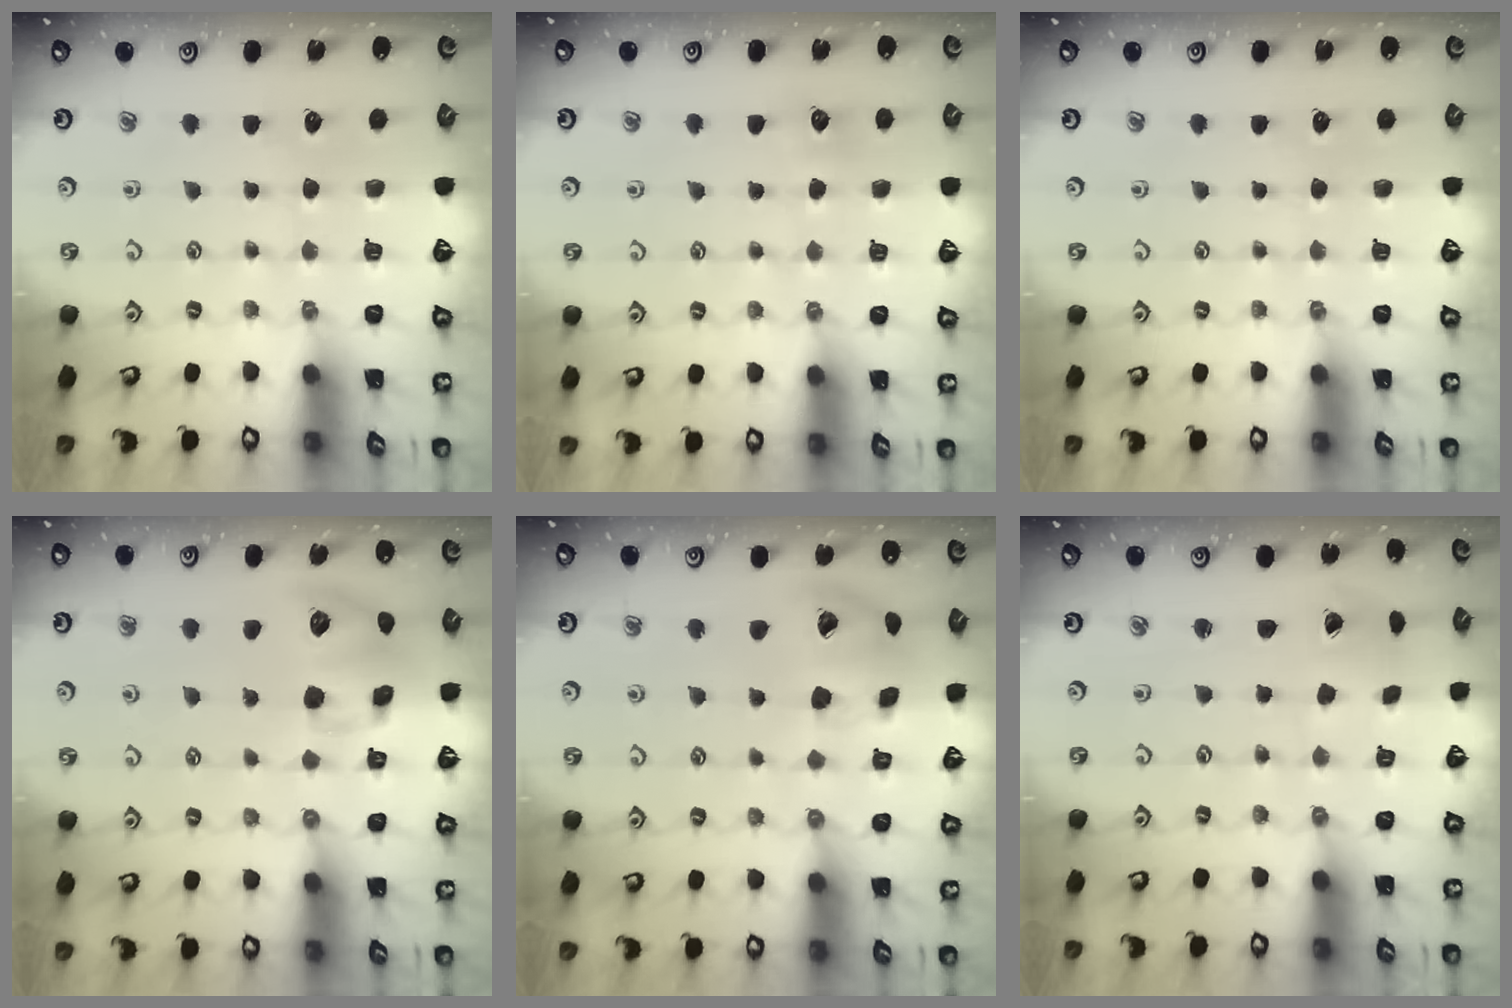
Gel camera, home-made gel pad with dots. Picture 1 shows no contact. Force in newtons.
{"total": 4.8, "press": 4.7, "slide": 0.8}
{"total": 0.0}
{"total": 12.5, "press": 12.4, "slide": 1.7}
{"total": 14.9, "press": 14.7, "slide": 2.4}
{"total": 1.4, "press": 1.4, "slide": 0.2}